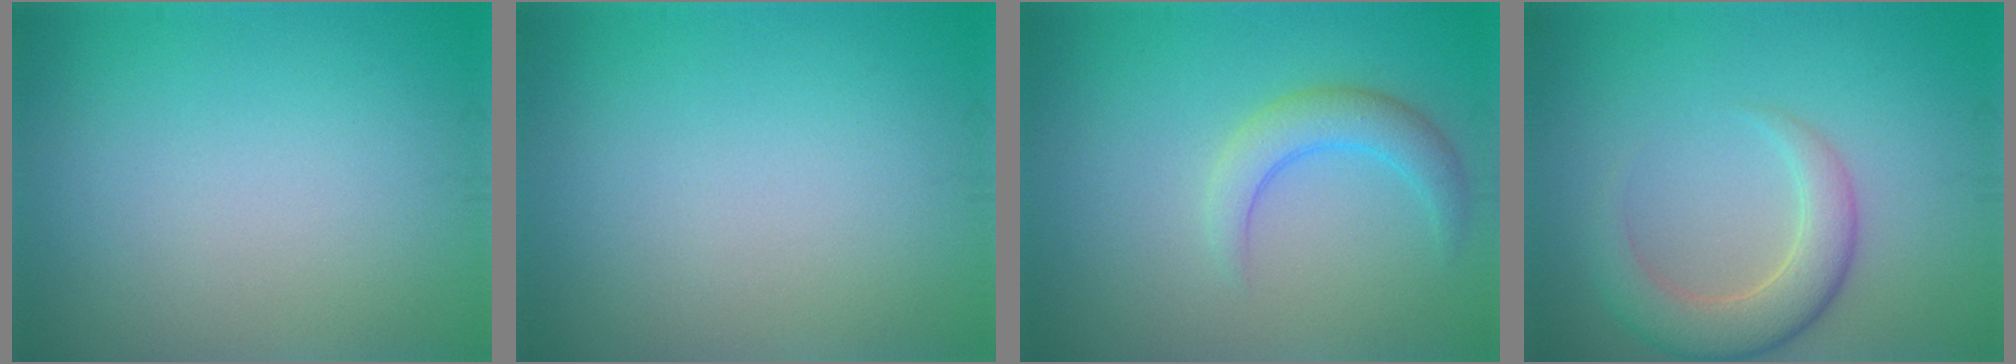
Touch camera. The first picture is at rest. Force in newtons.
{"total": 0.0}
{"total": 2.9, "press": 2.9, "slide": 0.2}
{"total": 4.4, "press": 4.4, "slide": 0.5}